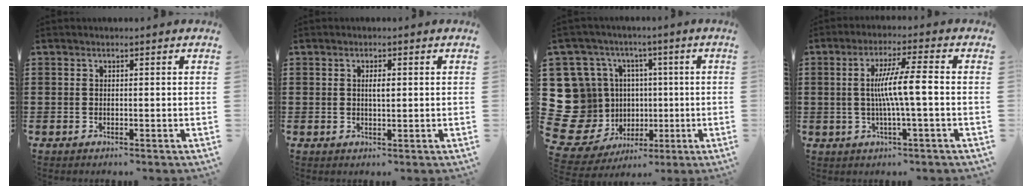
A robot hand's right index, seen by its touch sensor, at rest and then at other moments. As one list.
[{"total": 1.8, "force": [0.3, 0.5, 1.7], "torque": [-0.034, 0.002, 0.002]}, {"total": 15.8, "force": [0.1, 15.1, 4.9], "torque": [-0.168, -0.029, 0.047]}, {"total": 6.0, "force": [-0.5, 0.0, 6.0], "torque": [-0.108, -0.005, -0.015]}]